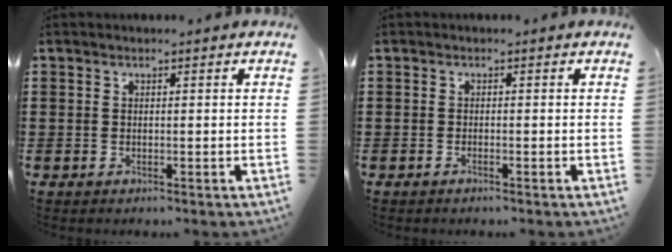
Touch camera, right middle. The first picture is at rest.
{"total": 0.6, "force": [-0.4, 0.0, 0.4], "torque": [-0.009, -0.003, -0.007]}